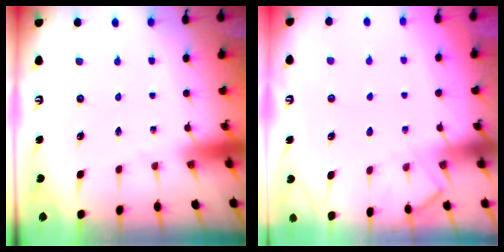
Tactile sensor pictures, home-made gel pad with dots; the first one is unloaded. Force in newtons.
{"total": 5.1, "press": 5.1, "slide": 0.5}